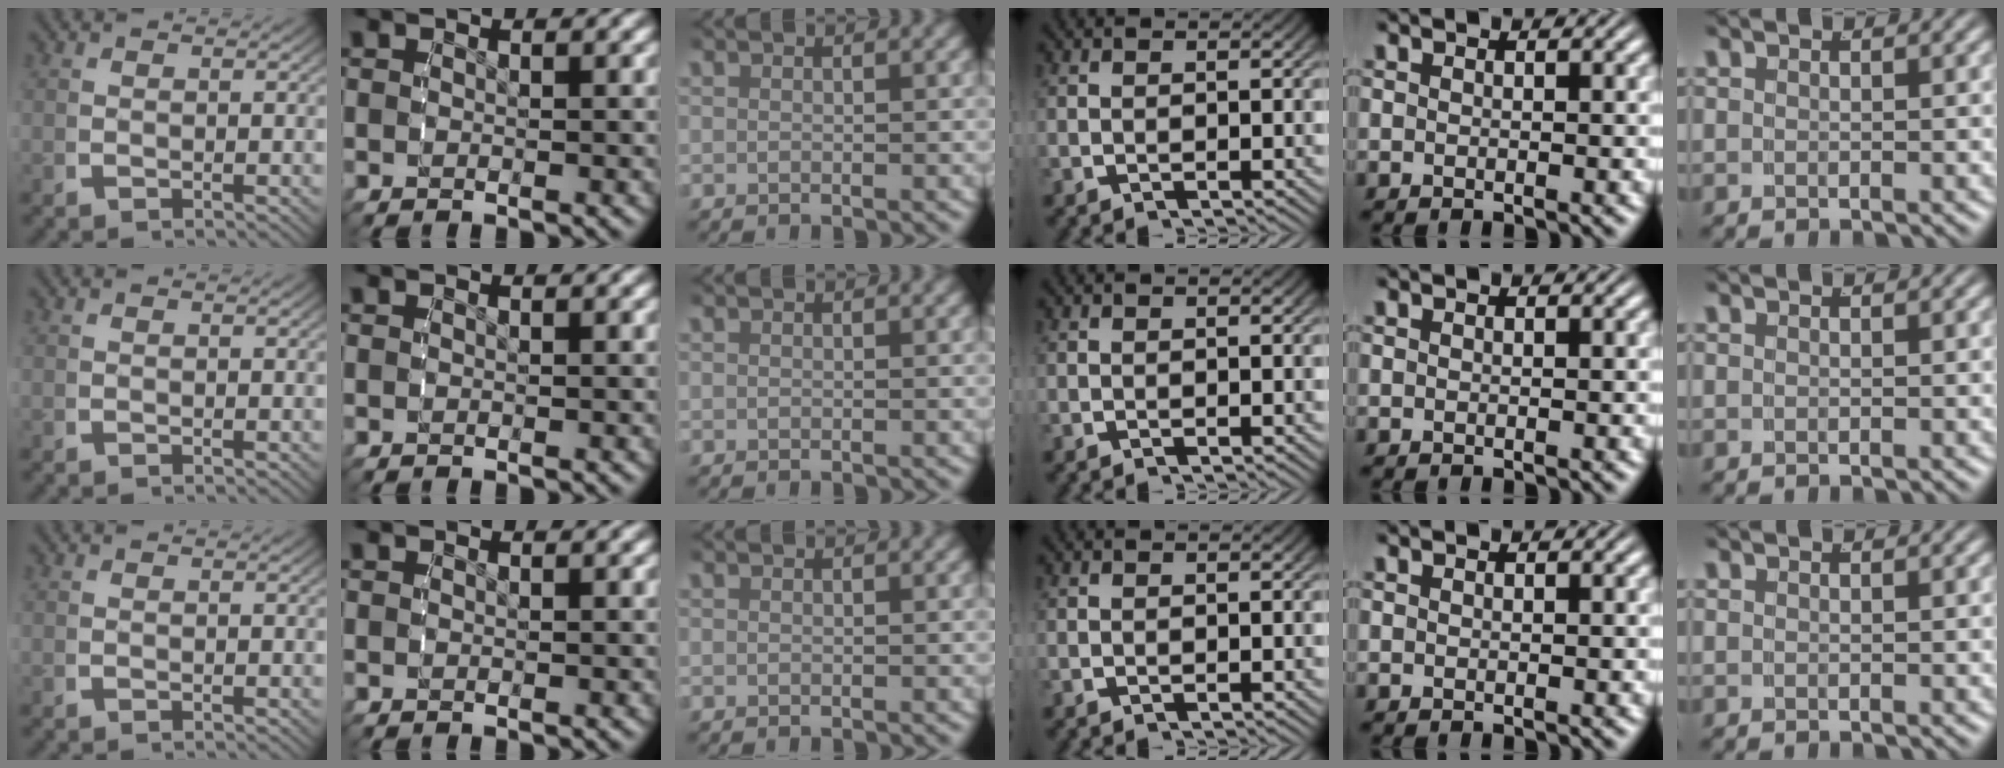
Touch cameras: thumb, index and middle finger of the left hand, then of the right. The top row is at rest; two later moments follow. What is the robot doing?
{"motion": "reach", "object": "photo album"}